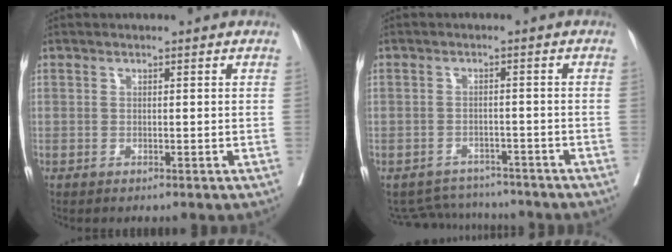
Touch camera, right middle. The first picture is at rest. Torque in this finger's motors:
{"motor_torque": [-0.55, -0.21, -0.05, -0.04]}